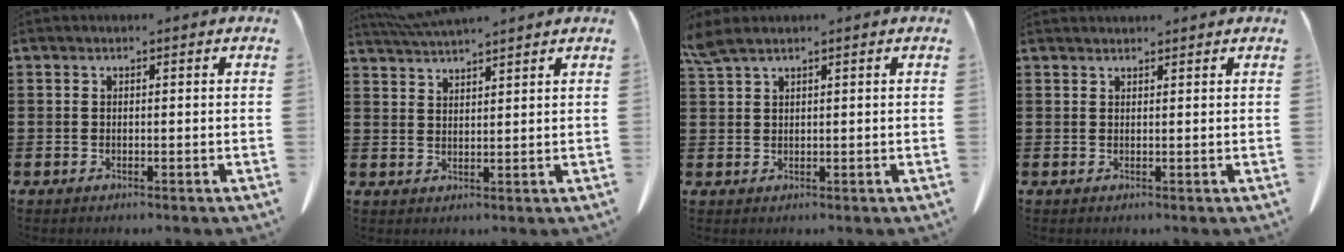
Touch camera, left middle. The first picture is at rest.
{"total": 4.0, "force": [3.8, 0.0, 1.2], "torque": [-0.035, -0.009, 0.071]}
{"total": 2.5, "force": [2.0, 0.3, 1.5], "torque": [-0.037, -0.001, 0.039]}
{"total": 1.1, "force": [1.1, 0.1, 0.1], "torque": [-0.003, 0.000, 0.021]}